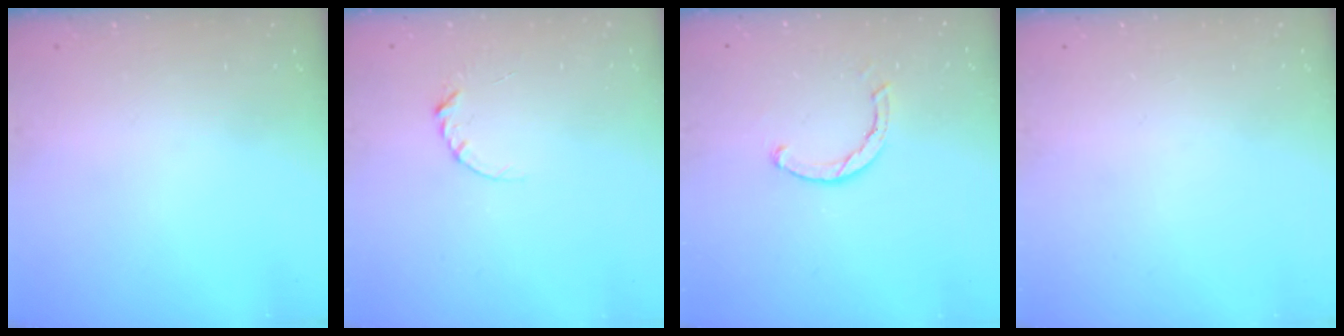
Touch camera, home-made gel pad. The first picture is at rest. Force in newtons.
{"total": 3.4, "press": 3.4, "slide": 0.4}
{"total": 2.5, "press": 2.5, "slide": 0.1}
{"total": 0.0}